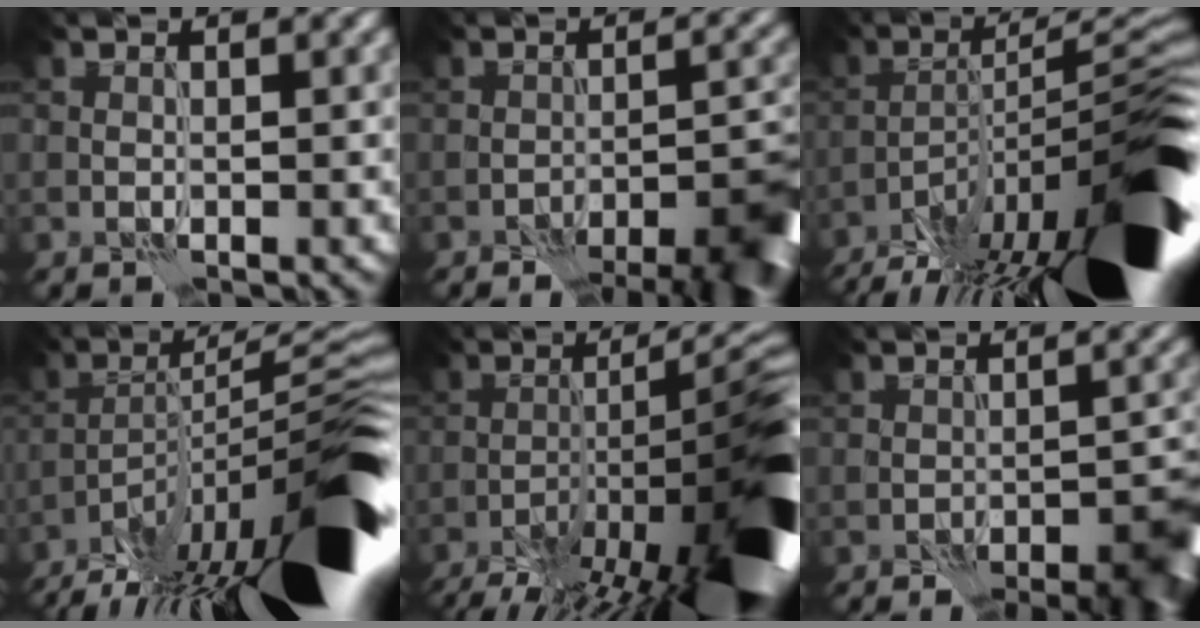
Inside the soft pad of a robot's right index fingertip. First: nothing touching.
{"total": 8.5, "force": [-6.1, 3.4, 4.9], "torque": [-0.050, -0.006, -0.058]}
{"total": 18.0, "force": [-11.6, 4.1, 13.2], "torque": [-0.170, 0.006, -0.191]}
{"total": 16.5, "force": [-10.1, 3.2, 12.6], "torque": [-0.169, 0.018, -0.180]}
{"total": 14.9, "force": [-7.4, 4.1, 12.3], "torque": [-0.173, 0.007, -0.119]}
{"total": 5.5, "force": [-3.7, 2.4, 3.3], "torque": [-0.031, -0.001, -0.037]}